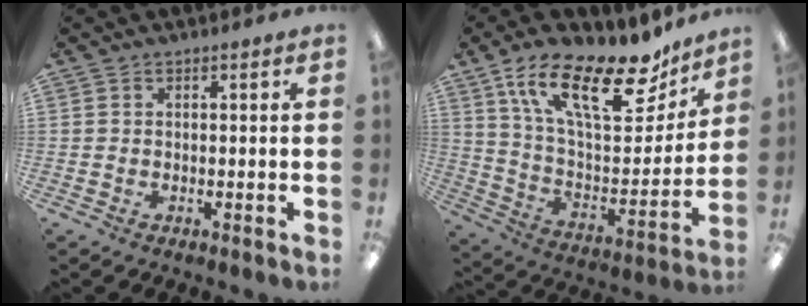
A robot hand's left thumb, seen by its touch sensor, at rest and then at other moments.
{"total": 23.7, "force": [14.9, 9.1, 15.9], "torque": [-0.256, -0.076, 0.257]}